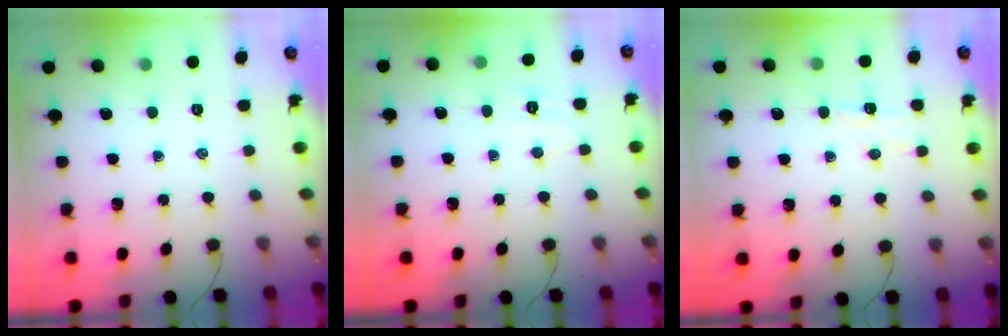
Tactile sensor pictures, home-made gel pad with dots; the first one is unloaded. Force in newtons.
{"total": 3.6, "press": 3.5, "slide": 0.9}
{"total": 3.9, "press": 3.7, "slide": 1.2}